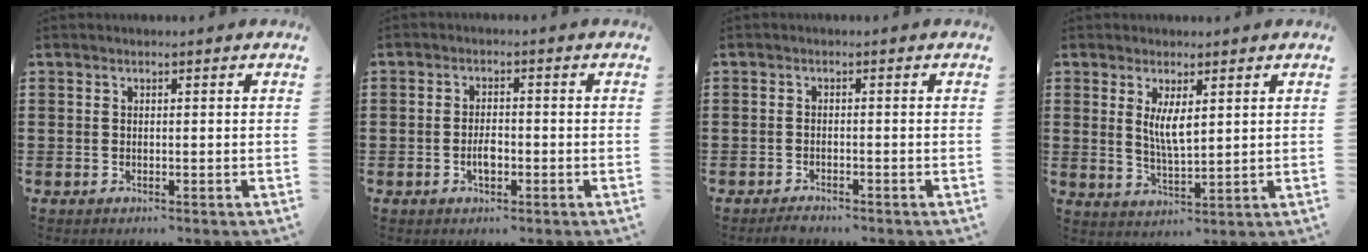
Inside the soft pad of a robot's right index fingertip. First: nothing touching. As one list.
[{"total": 2.9, "force": [-0.9, 1.3, 2.4], "torque": [-0.046, 0.004, -0.016]}, {"total": 1.3, "force": [-1.3, 0.2, 0.3], "torque": [-0.008, -0.001, -0.024]}, {"total": 4.7, "force": [1.4, 1.1, 4.3], "torque": [-0.088, -0.002, 0.026]}]